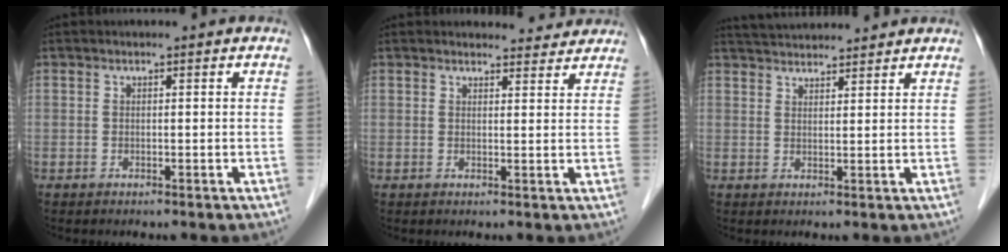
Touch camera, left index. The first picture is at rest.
{"total": 4.5, "force": [4.3, 1.2, 0.2], "torque": [0.001, 0.003, 0.043]}
{"total": 8.3, "force": [7.9, 1.1, 2.3], "torque": [-0.041, 0.036, 0.120]}